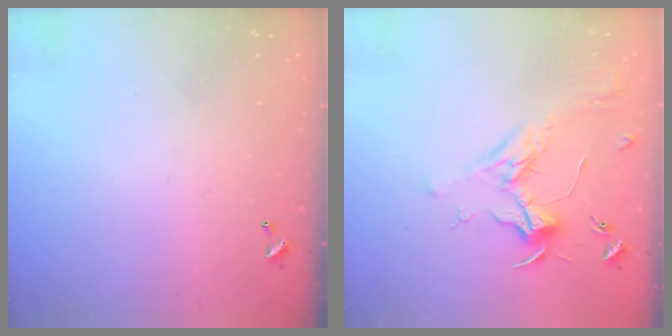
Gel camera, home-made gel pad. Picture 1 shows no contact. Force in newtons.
{"total": 1.8, "press": 1.7, "slide": 0.7}